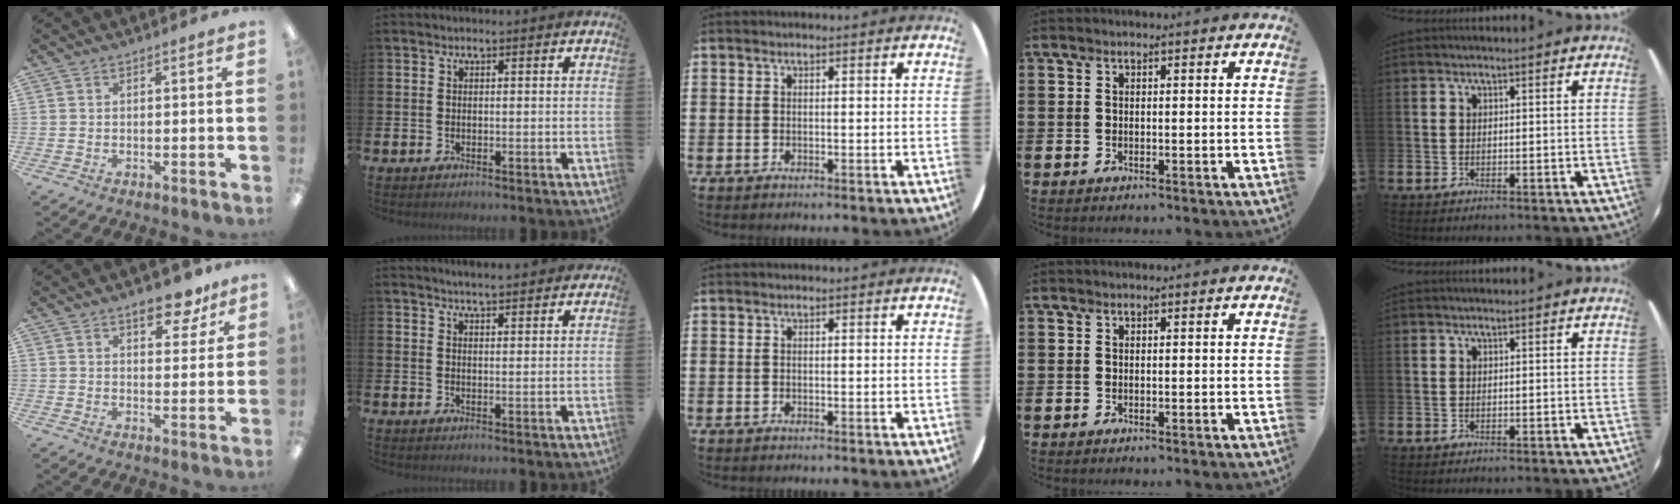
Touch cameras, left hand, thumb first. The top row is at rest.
{"thumb": {"total": 11.6, "force": [7.9, 4.6, 7.1], "torque": [-0.094, -0.033, 0.131]}, "index": {"total": 3.4, "force": [3.4, -0.2, 0.3], "torque": [-0.014, -0.016, 0.062]}}